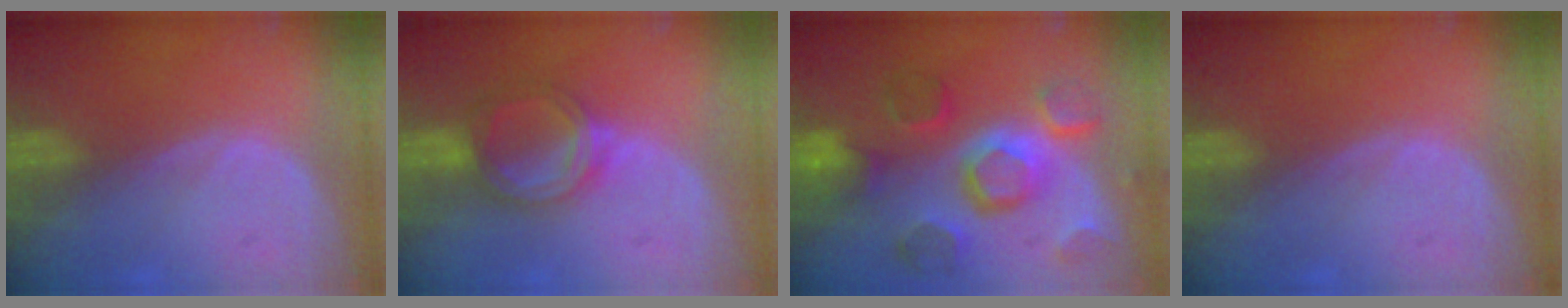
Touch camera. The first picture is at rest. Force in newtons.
{"total": 5.7, "press": 5.4, "slide": 1.5}
{"total": 11.9, "press": 10.3, "slide": 6.0}
{"total": 0.0}